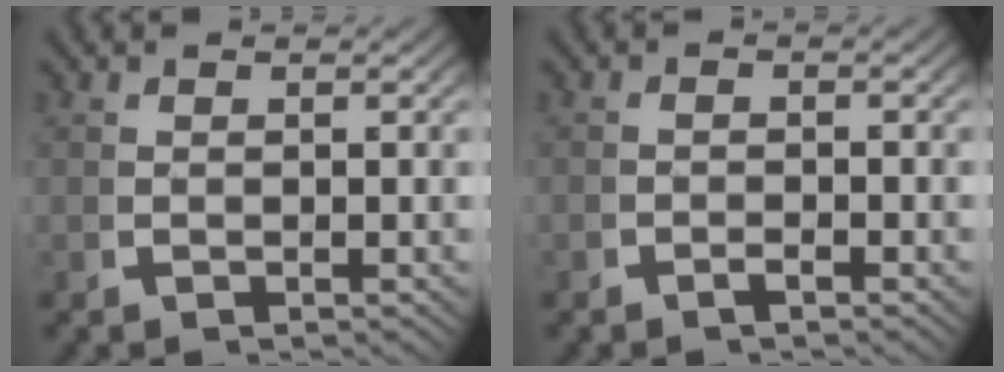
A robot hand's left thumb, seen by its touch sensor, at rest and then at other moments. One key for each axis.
{"total": 1.0, "fx": -0.8, "fy": 0.4, "fz": 0.4, "tx": -0.008, "ty": 0.001, "tz": -0.020}